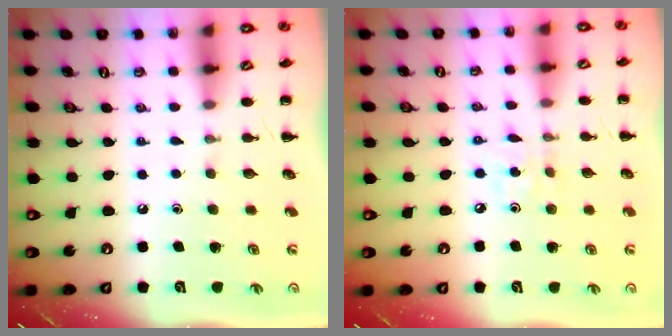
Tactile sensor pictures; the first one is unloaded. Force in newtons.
{"total": 2.8, "press": 2.7, "slide": 0.9}